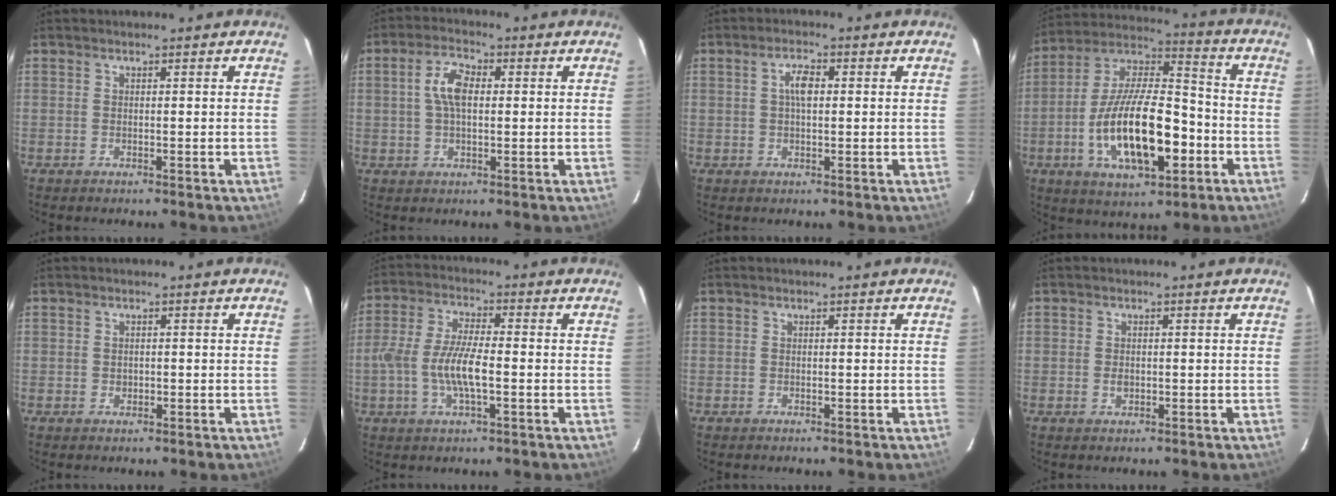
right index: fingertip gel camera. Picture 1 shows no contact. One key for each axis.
{"total": 5.8, "fx": 0.7, "fy": 2.9, "fz": 4.9, "tx": -0.095, "ty": 0.014, "tz": 0.015}
{"total": 3.4, "fx": 0.5, "fy": 1.4, "fz": 3.0, "tx": -0.057, "ty": 0.009, "tz": 0.010}
{"total": 20.5, "fx": -6.1, "fy": 8.2, "fz": 17.8, "tx": -0.340, "ty": 0.000, "tz": -0.101}
{"total": 1.0, "fx": -0.1, "fy": 0.9, "fz": 0.5, "tx": -0.004, "ty": 0.002, "tz": -0.001}
{"total": 9.3, "fx": -2.1, "fy": 2.8, "fz": 8.6, "tx": -0.177, "ty": 0.001, "tz": -0.043}
{"total": 0.0}
{"total": 1.3, "fx": -0.2, "fy": 1.0, "fz": 0.9, "tx": -0.014, "ty": 0.001, "tz": -0.004}